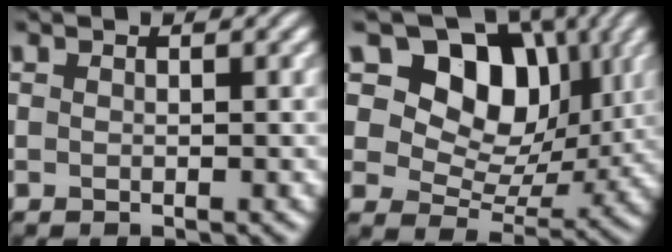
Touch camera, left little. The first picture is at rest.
{"total": 12.5, "force": [5.3, 8.5, 7.4], "torque": [-0.124, 0.024, 0.071]}